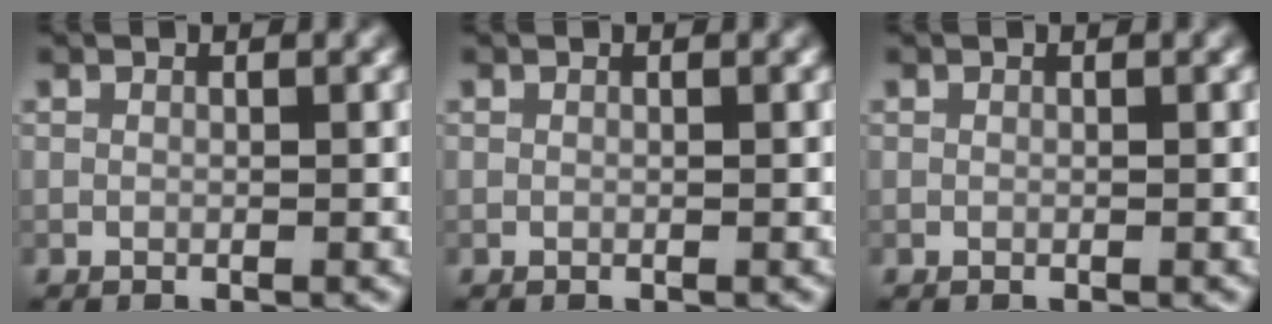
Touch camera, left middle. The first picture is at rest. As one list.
[{"total": 0.0}, {"total": 0.0}]